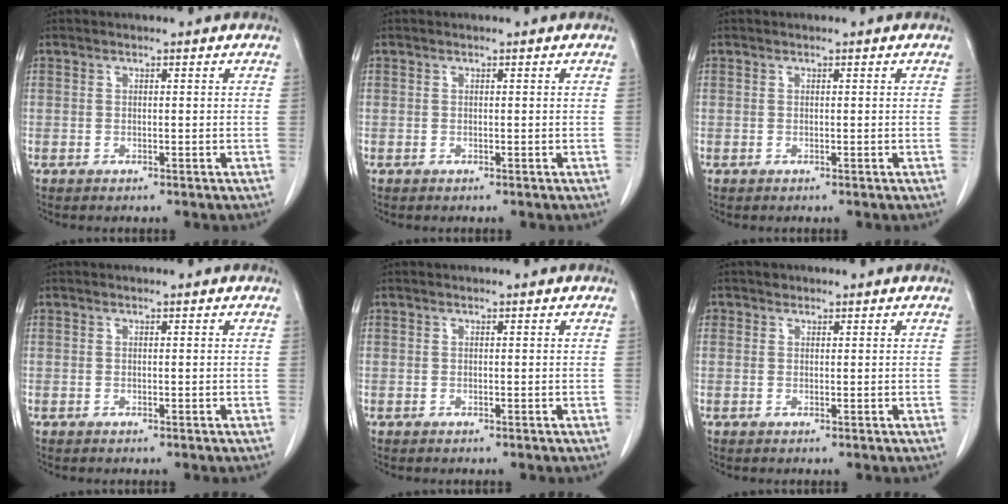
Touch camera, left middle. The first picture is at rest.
{"total": 0.0}
{"total": 0.0}
{"total": 0.0}
{"total": 0.0}
{"total": 0.9, "force": [0.5, 0.8, 0.1], "torque": [0.006, 0.003, 0.006]}